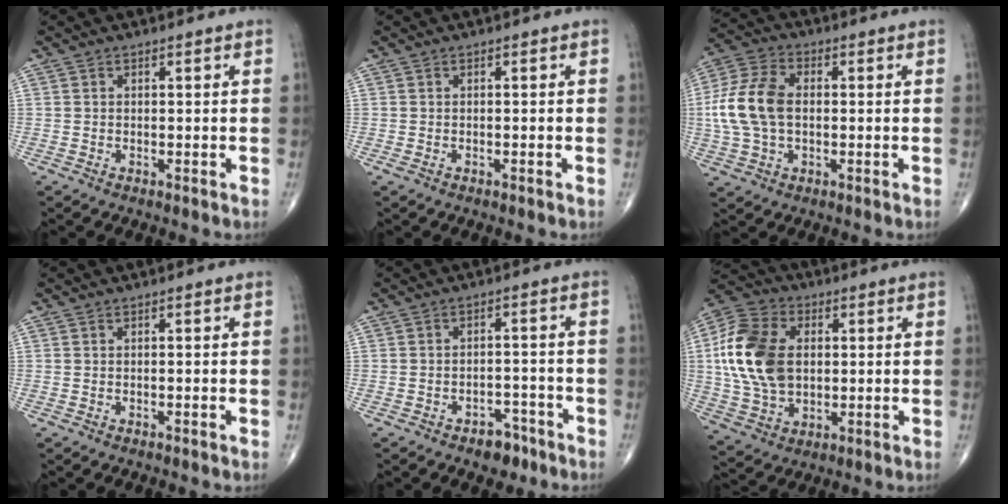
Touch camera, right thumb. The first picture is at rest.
{"total": 0.7, "force": [-0.3, 0.1, 0.6], "torque": [-0.013, 0.004, -0.004]}
{"total": 12.4, "force": [0.1, 7.9, 9.6], "torque": [-0.206, 0.021, -0.001]}
{"total": 0.0}
{"total": 4.8, "force": [-3.4, 2.7, 2.1], "torque": [-0.012, 0.027, -0.045]}
{"total": 17.5, "force": [1.9, 11.8, 12.8], "torque": [-0.243, 0.008, 0.034]}